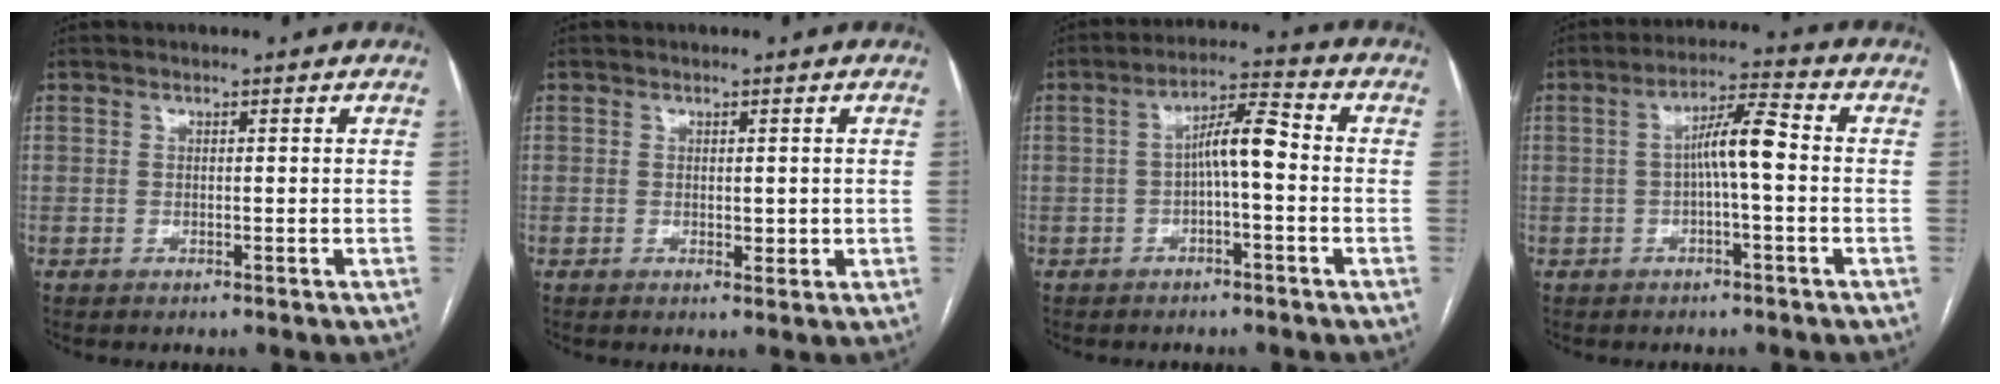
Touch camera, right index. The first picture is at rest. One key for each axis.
{"total": 1.7, "fx": 0.2, "fy": 1.2, "fz": 1.3, "tx": -0.015, "ty": -0.003, "tz": 0.005}
{"total": 6.3, "fx": -0.4, "fy": 1.3, "fz": 6.2, "tx": -0.106, "ty": 0.027, "tz": -0.008}
{"total": 6.4, "fx": -0.1, "fy": 0.8, "fz": 6.3, "tx": -0.111, "ty": 0.020, "tz": -0.002}